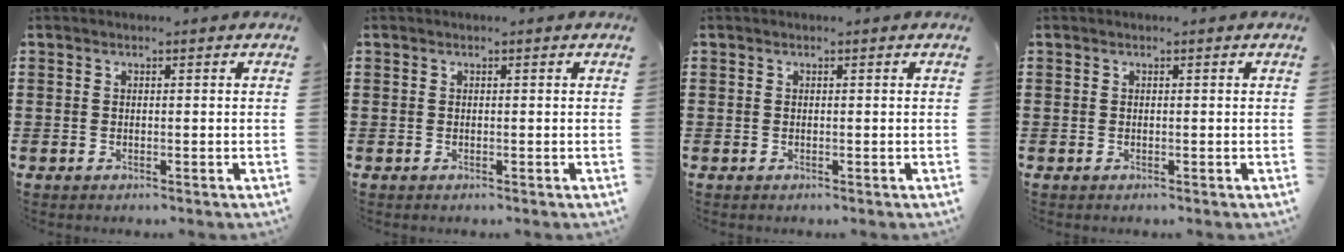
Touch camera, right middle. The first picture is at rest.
{"total": 0.0}
{"total": 0.0}
{"total": 0.0}